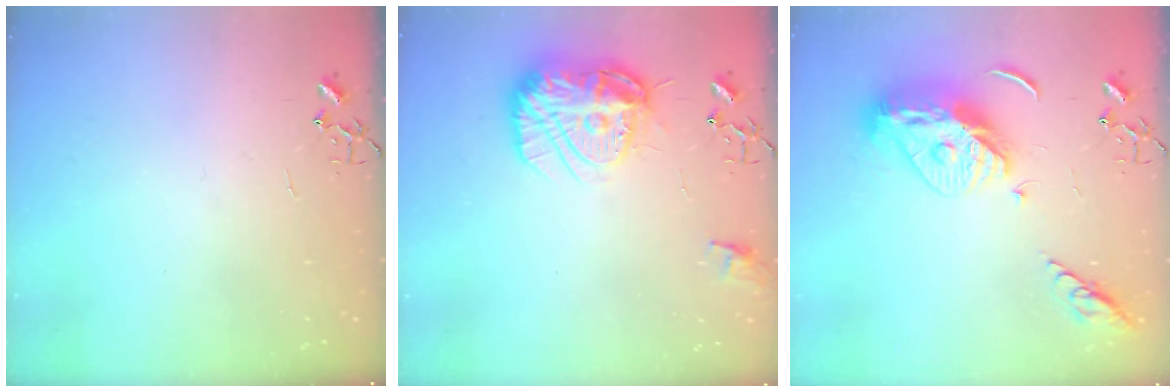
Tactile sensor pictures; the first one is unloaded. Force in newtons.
{"total": 17.8, "press": 17.8, "slide": 1.7}
{"total": 15.0, "press": 14.9, "slide": 1.3}